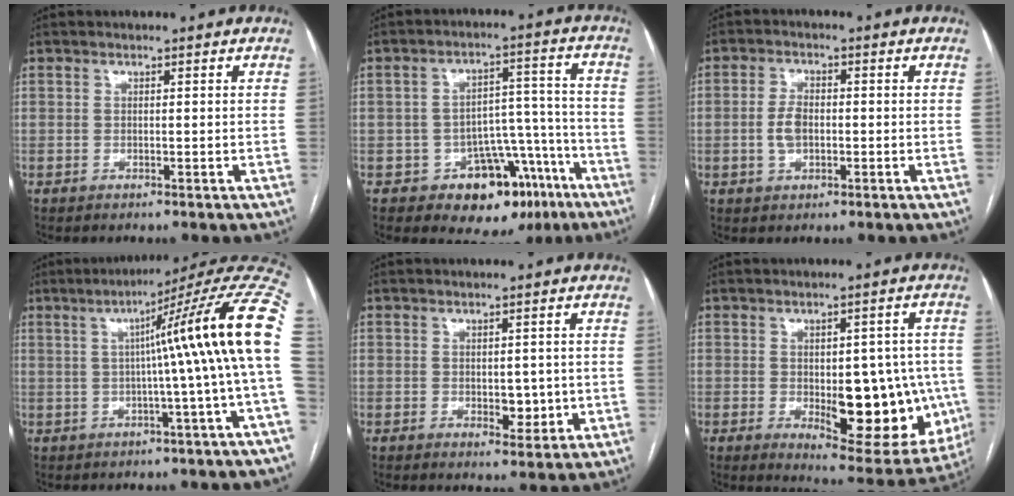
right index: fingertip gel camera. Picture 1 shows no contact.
{"total": 11.6, "force": [-6.7, 7.9, 5.2], "torque": [-0.030, 0.064, -0.080]}
{"total": 4.0, "force": [-0.7, 2.3, 3.2], "torque": [-0.068, 0.007, -0.012]}
{"total": 15.8, "force": [1.2, -1.9, 15.6], "torque": [-0.188, 0.033, 0.007]}
{"total": 3.7, "force": [-0.4, 2.3, 2.9], "torque": [-0.033, 0.000, 0.004]}
{"total": 16.7, "force": [-2.8, 7.0, 14.8], "torque": [-0.167, 0.003, -0.012]}